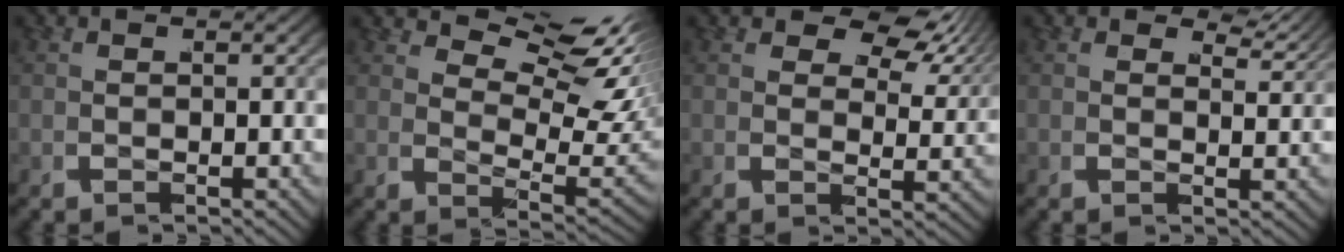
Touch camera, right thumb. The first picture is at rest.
{"total": 7.6, "force": [4.6, 3.0, 5.2], "torque": [-0.071, 0.006, 0.068]}
{"total": 5.7, "force": [3.9, 2.6, 3.2], "torque": [-0.035, 0.008, 0.051]}
{"total": 2.9, "force": [2.7, 0.5, 0.7], "torque": [-0.007, 0.002, 0.037]}